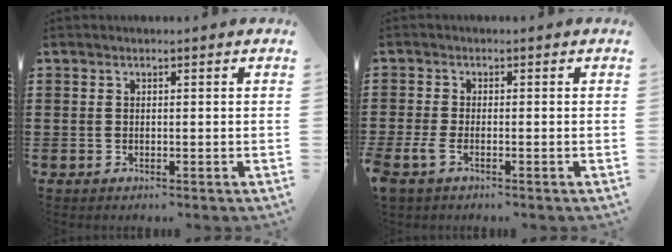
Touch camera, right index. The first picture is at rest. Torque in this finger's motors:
{"motor_torque": [1.85, 0.29, 0.18, 0.13]}